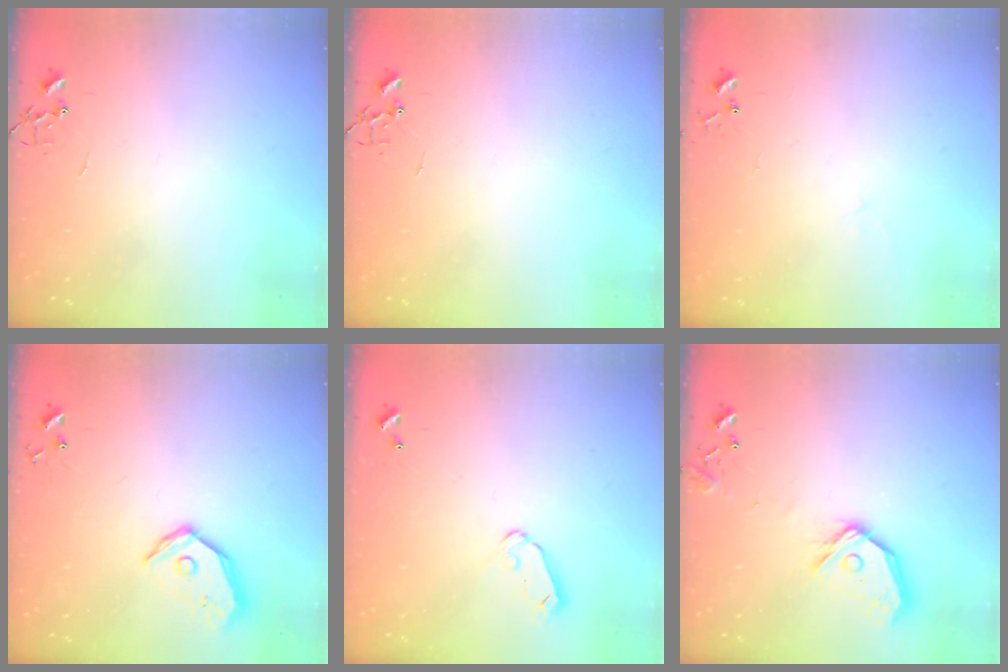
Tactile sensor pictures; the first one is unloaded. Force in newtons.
{"total": 0.0}
{"total": 4.6, "press": 4.5, "slide": 0.6}
{"total": 12.3, "press": 12.1, "slide": 1.9}
{"total": 5.8, "press": 5.8, "slide": 0.5}
{"total": 14.2, "press": 14.0, "slide": 2.3}